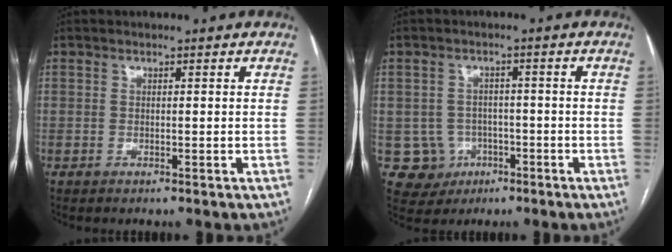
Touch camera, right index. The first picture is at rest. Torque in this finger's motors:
{"motor_torque": [-0.47, 0.10, -1.05, -0.21]}